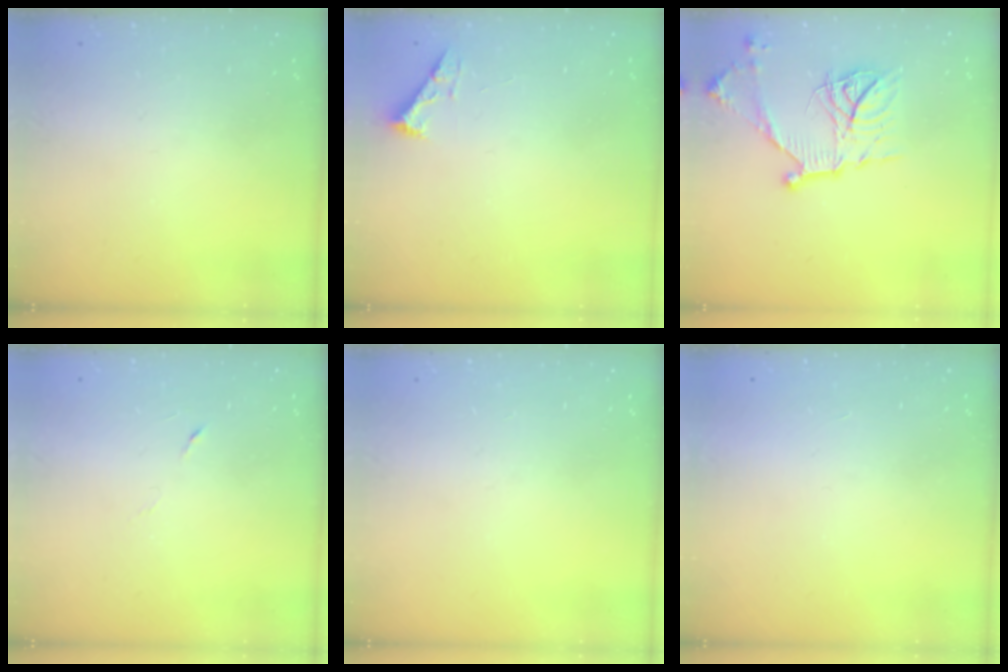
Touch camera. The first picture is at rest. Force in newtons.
{"total": 2.5, "press": 2.5, "slide": 0.3}
{"total": 16.2, "press": 16.2, "slide": 0.4}
{"total": 2.9, "press": 2.7, "slide": 1.0}
{"total": 0.0}
{"total": 1.5, "press": 1.5, "slide": 0.1}